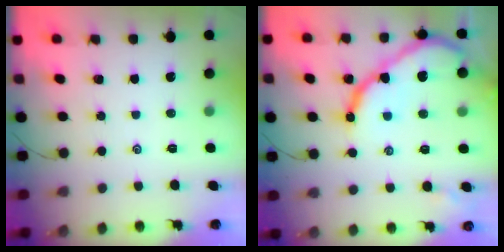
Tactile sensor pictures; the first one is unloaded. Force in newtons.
{"total": 15.8, "press": 15.7, "slide": 1.4}